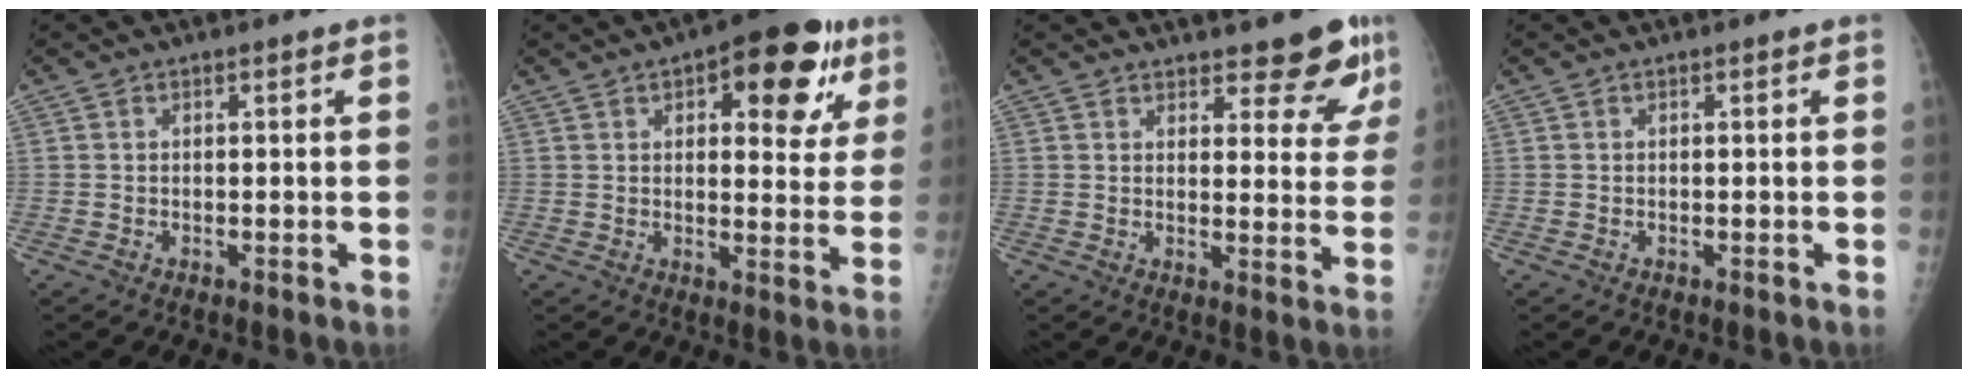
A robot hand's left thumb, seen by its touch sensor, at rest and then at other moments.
{"total": 15.7, "force": [7.2, 7.1, 12.0], "torque": [-0.103, -0.012, 0.088]}
{"total": 9.1, "force": [7.3, 3.2, 4.3], "torque": [-0.019, -0.047, 0.083]}
{"total": 0.0}